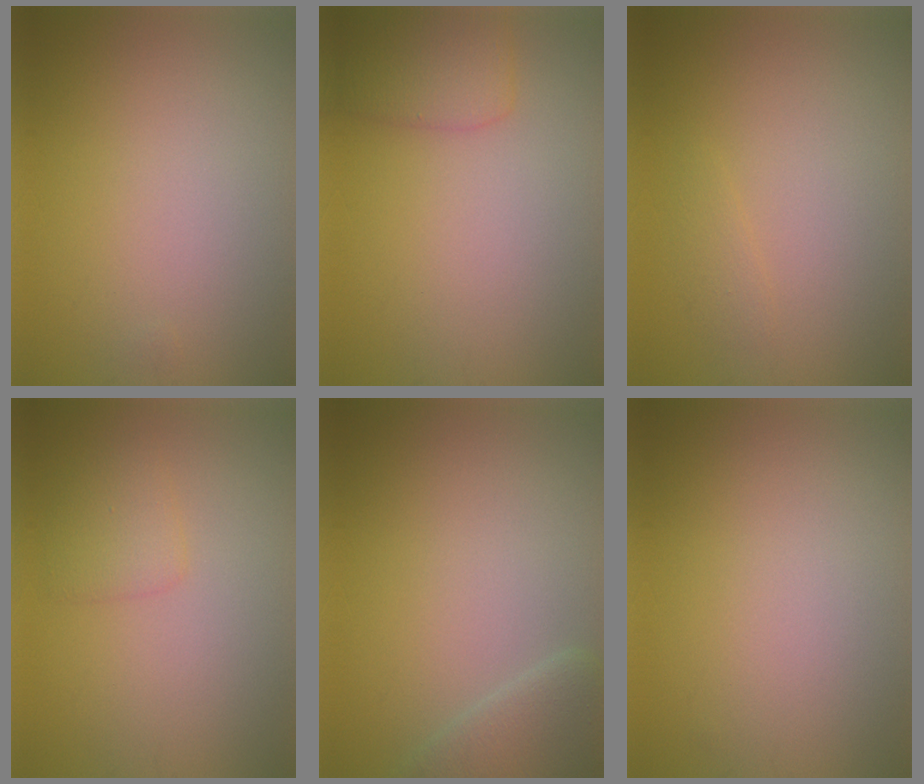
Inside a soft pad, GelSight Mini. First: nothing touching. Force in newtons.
{"total": 2.9, "press": 2.9, "slide": 0.1}
{"total": 0.8, "press": 0.8, "slide": 0.0}
{"total": 1.8, "press": 1.8, "slide": 0.1}
{"total": 3.3, "press": 3.3, "slide": 0.3}
{"total": 0.0}